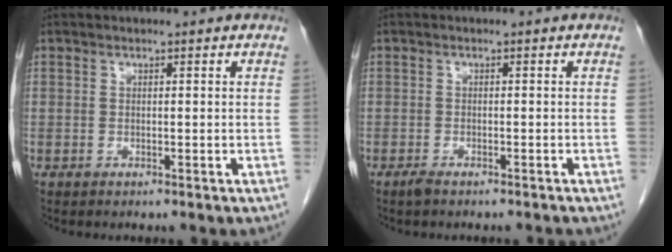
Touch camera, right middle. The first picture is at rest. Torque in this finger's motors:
{"motor_torque": [-0.17, 0.07, -0.03, -0.01]}